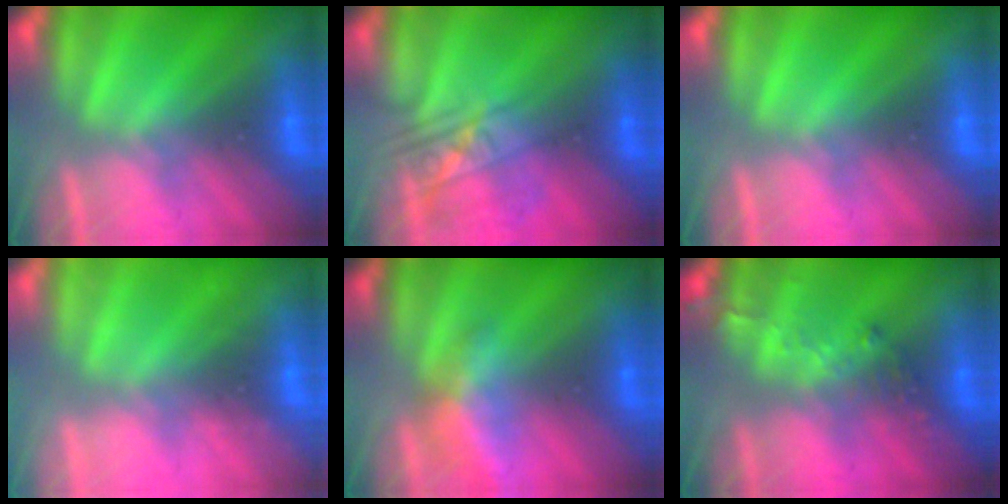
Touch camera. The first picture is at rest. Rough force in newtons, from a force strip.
{"total": 2.4}
{"total": 0.0}
{"total": 2.2}
{"total": 2.3}
{"total": 2.8}